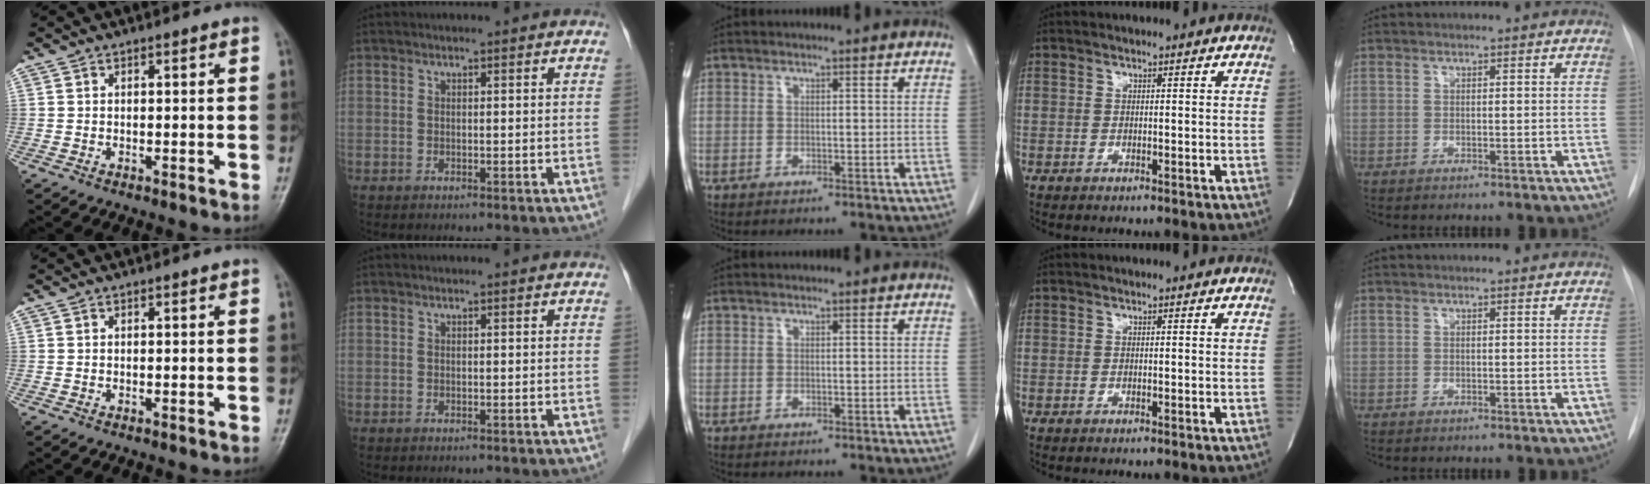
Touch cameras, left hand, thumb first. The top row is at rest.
{}